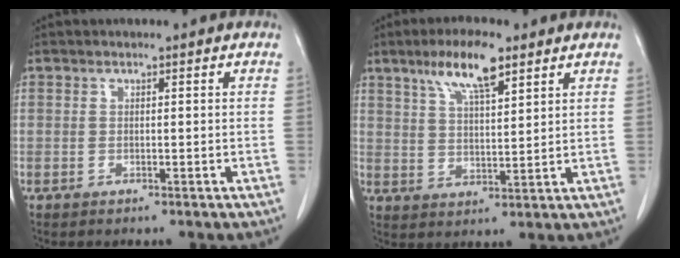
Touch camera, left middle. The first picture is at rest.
{"total": 8.5, "force": [5.4, 1.8, 6.3], "torque": [-0.119, 0.008, 0.097]}